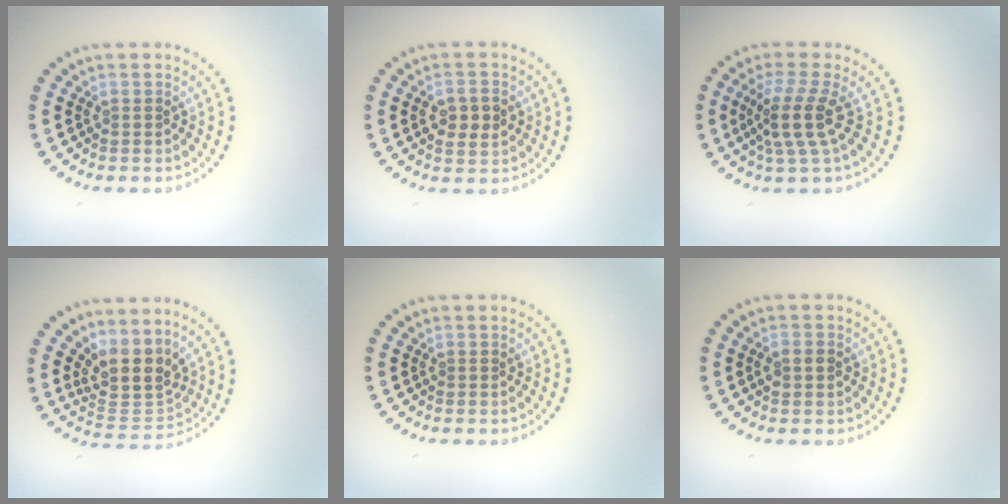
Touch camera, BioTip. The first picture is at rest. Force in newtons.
{"total": 2.8, "press": 2.8, "slide": 0.1}
{"total": 3.6, "press": 2.8, "slide": 2.4}
{"total": 4.2, "press": 3.3, "slide": 2.6}
{"total": 0.0}
{"total": 1.5, "press": 1.5, "slide": 0.3}